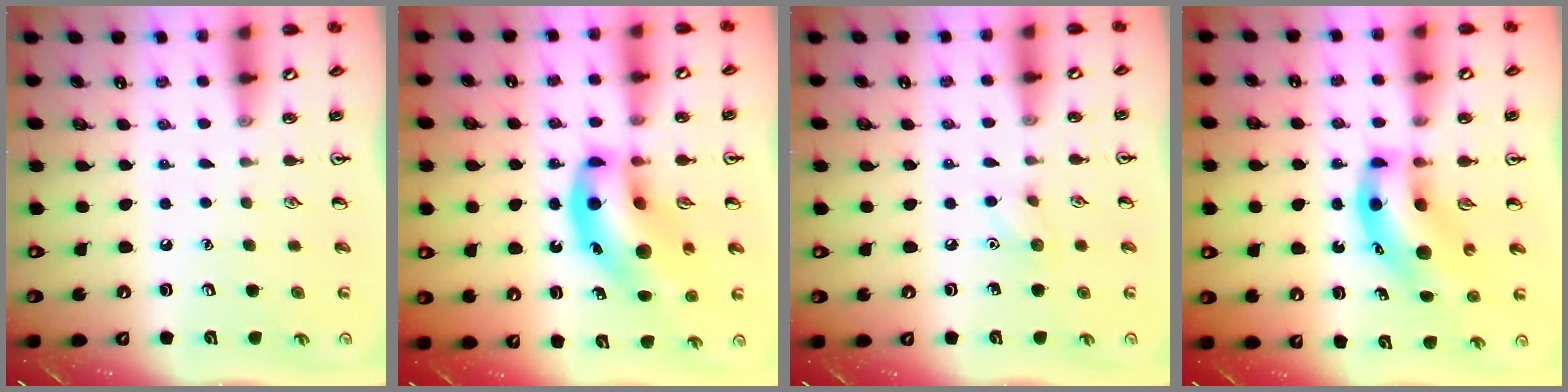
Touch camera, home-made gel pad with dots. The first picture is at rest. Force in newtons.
{"total": 17.9, "press": 17.4, "slide": 4.3}
{"total": 5.8, "press": 5.6, "slide": 1.7}
{"total": 11.6, "press": 11.1, "slide": 3.3}